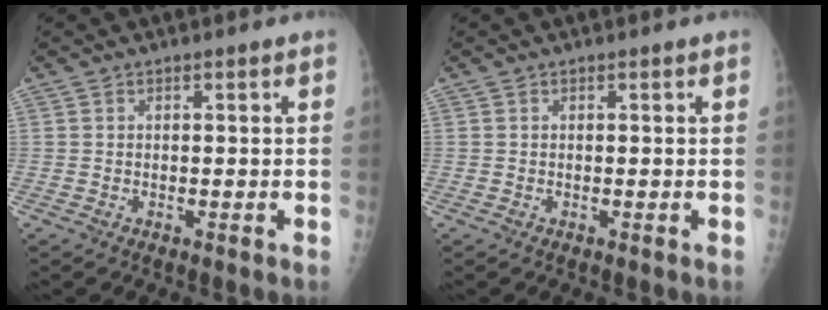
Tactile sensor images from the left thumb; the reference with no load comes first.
{"total": 0.0}